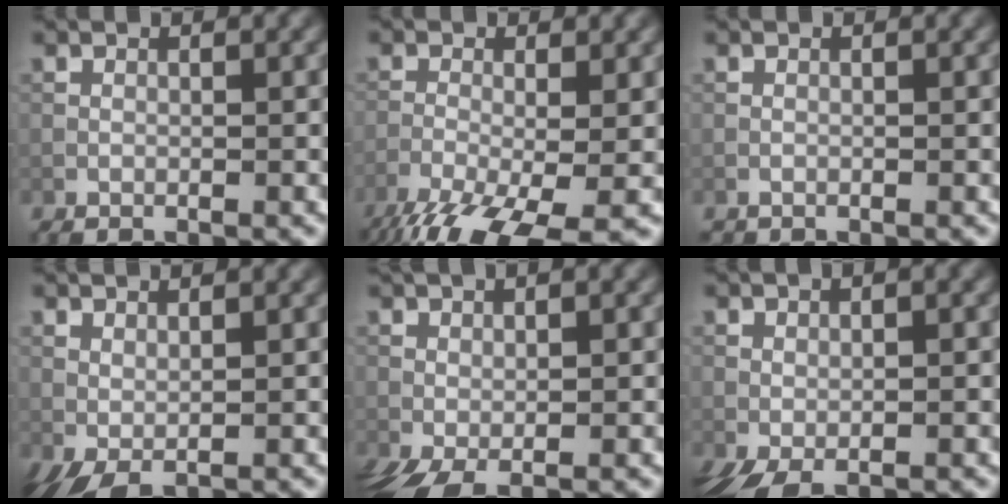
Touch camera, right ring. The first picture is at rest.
{"total": 10.0, "force": [-6.2, 3.1, 7.2], "torque": [-0.152, -0.033, -0.107]}
{"total": 0.0}
{"total": 1.9, "force": [0.3, 0.5, 1.8], "torque": [-0.044, 0.002, 0.008]}
{"total": 4.9, "force": [-1.1, 2.0, 4.4], "torque": [-0.090, 0.004, -0.017]}
{"total": 3.8, "force": [-1.3, 1.5, 3.3], "torque": [-0.064, 0.003, -0.021]}